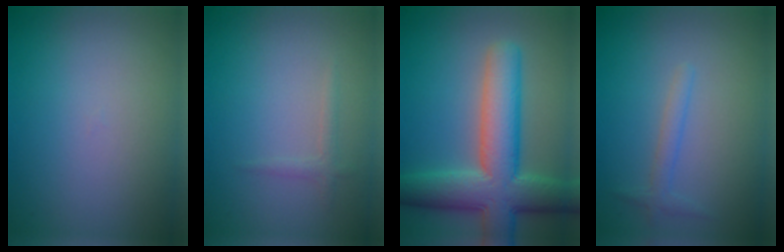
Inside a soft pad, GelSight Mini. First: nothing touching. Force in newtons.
{"total": 0.9, "press": 0.9, "slide": 0.0}
{"total": 9.6, "press": 9.6, "slide": 0.3}
{"total": 1.4, "press": 1.4, "slide": 0.0}